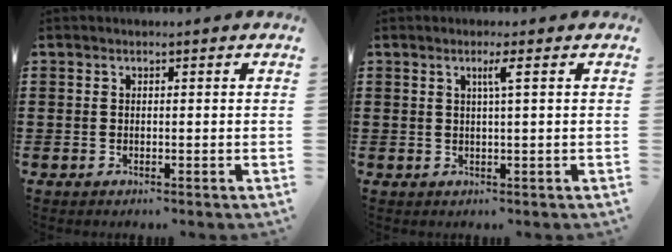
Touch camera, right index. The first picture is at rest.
{"total": 2.1, "force": [0.7, -0.3, 2.0], "torque": [-0.038, -0.003, 0.009]}